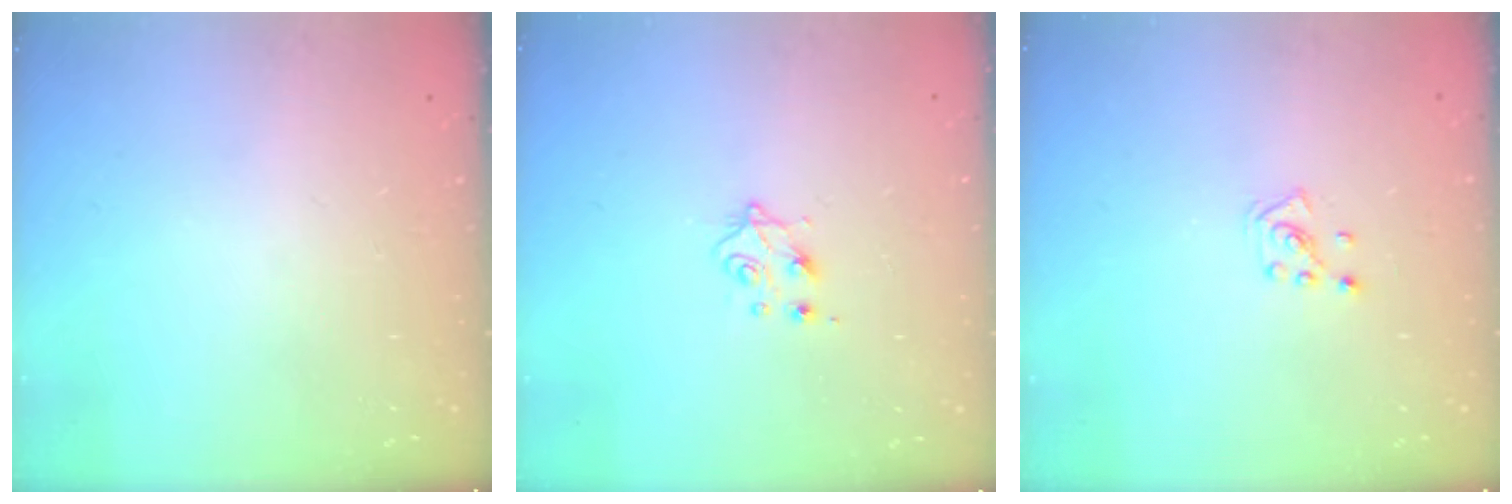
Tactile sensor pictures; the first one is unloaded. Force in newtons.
{"total": 6.8, "press": 6.8, "slide": 0.6}
{"total": 2.7, "press": 2.7, "slide": 0.5}